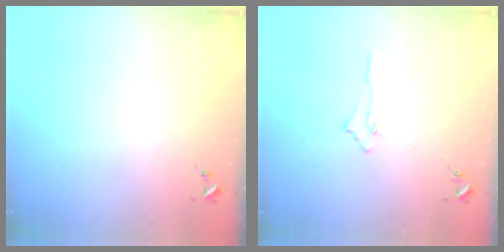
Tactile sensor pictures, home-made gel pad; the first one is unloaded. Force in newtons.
{"total": 3.2, "press": 3.2, "slide": 0.4}